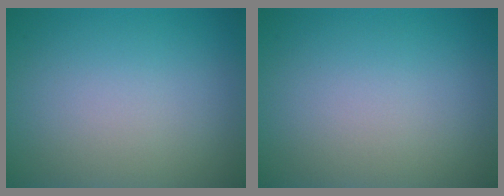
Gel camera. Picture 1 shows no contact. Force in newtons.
{"total": 0.0}